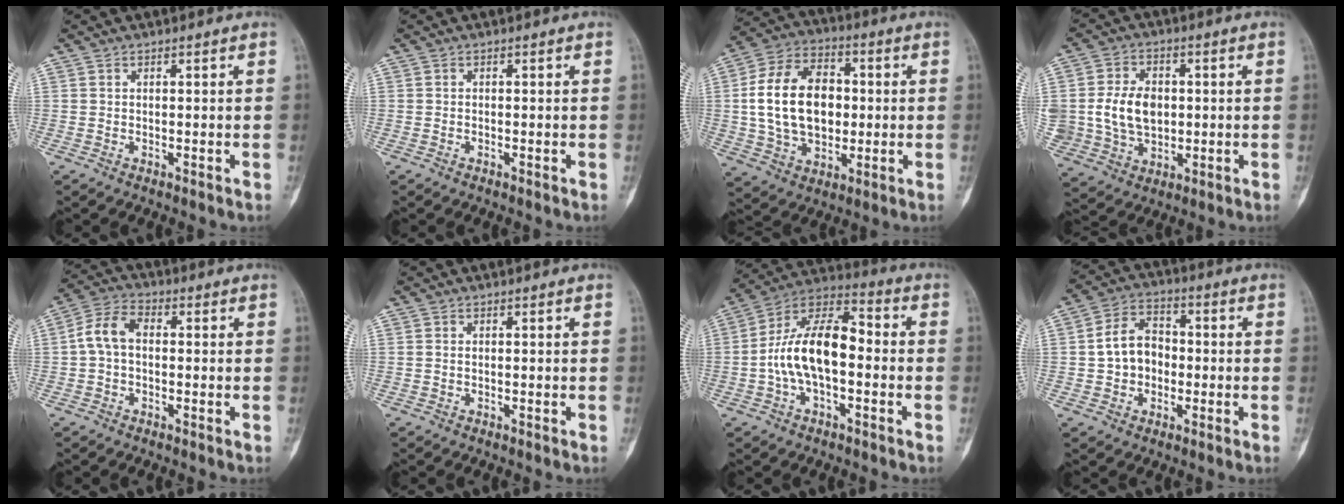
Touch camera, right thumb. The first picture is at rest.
{"total": 0.0}
{"total": 18.1, "force": [0.8, 12.4, 13.2], "torque": [-0.211, 0.018, 0.015]}
{"total": 13.6, "force": [0.4, 10.1, 9.0], "torque": [-0.169, 0.006, 0.024]}
{"total": 6.5, "force": [-0.1, 4.3, 5.0], "torque": [-0.094, 0.021, -0.011]}
{"total": 0.0}
{"total": 15.1, "force": [-1.7, 7.8, 12.8], "torque": [-0.228, 0.047, -0.040]}
{"total": 8.7, "force": [-0.7, 6.8, 5.3], "torque": [-0.069, 0.026, -0.024]}